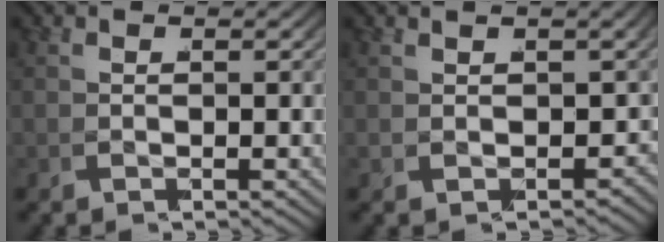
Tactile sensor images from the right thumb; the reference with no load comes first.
{"total": 0.8, "force": [-0.4, 0.4, -0.5], "torque": [0.019, -0.001, 0.002]}